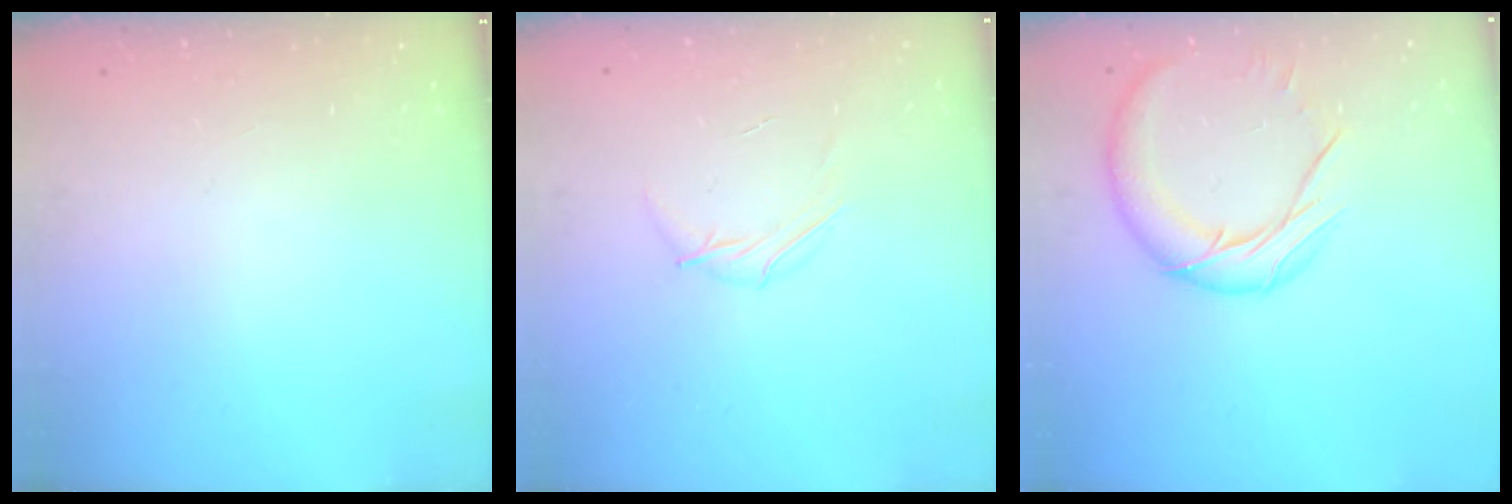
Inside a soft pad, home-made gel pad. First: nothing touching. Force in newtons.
{"total": 5.7, "press": 5.6, "slide": 0.7}
{"total": 13.3, "press": 13.2, "slide": 1.0}